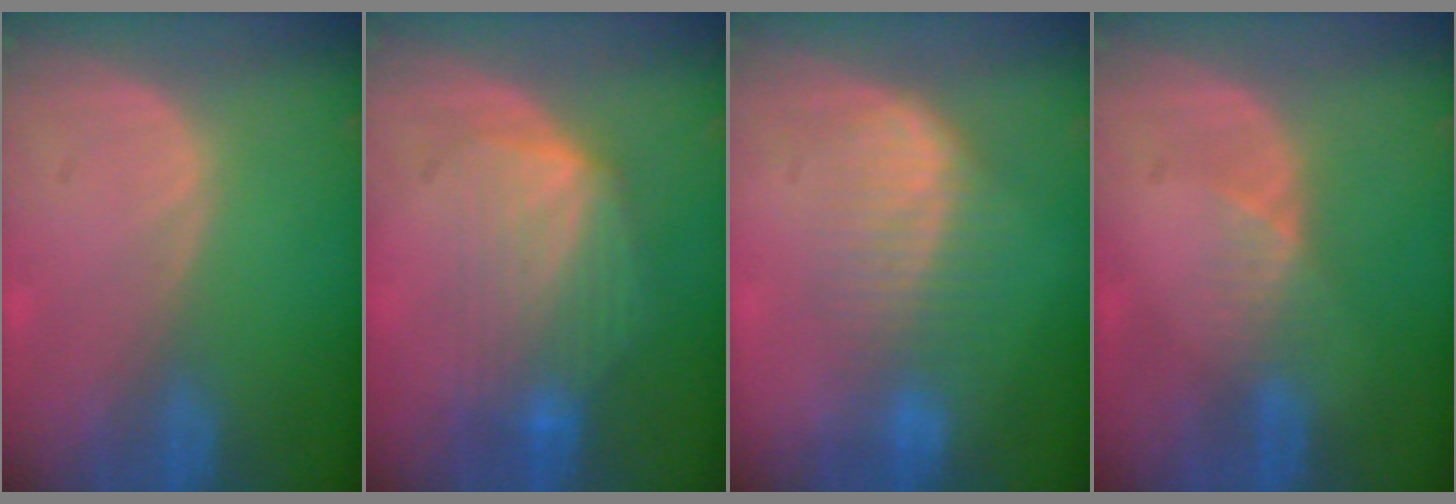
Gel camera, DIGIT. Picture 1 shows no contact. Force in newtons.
{"total": 7.3, "press": 7.2, "slide": 1.3}
{"total": 6.8, "press": 6.5, "slide": 2.3}
{"total": 2.6, "press": 2.2, "slide": 1.4}